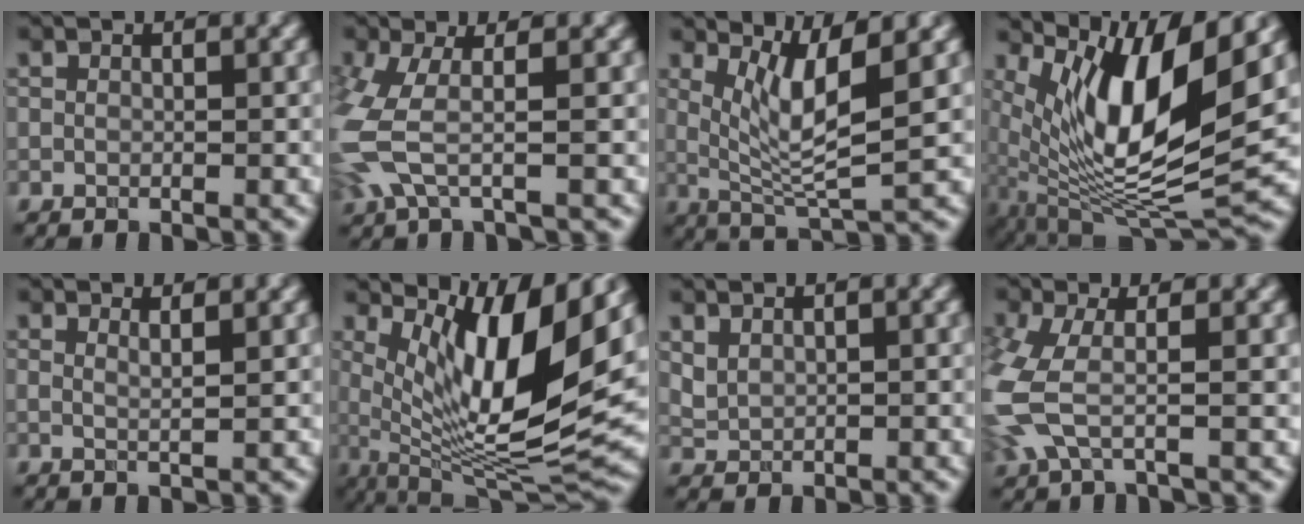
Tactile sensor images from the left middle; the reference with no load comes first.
{"total": 4.6, "force": [-1.3, 1.1, 4.2], "torque": [-0.132, -0.004, -0.023]}
{"total": 5.3, "force": [1.6, 1.0, 5.0], "torque": [-0.097, -0.013, 0.044]}
{"total": 11.7, "force": [4.0, 3.4, 10.4], "torque": [-0.198, 0.000, 0.092]}
{"total": 1.2, "force": [0.7, 0.3, 0.9], "torque": [-0.008, 0.001, 0.011]}
{"total": 11.7, "force": [3.9, 3.1, 10.6], "torque": [-0.178, -0.009, 0.087]}
{"total": 0.9, "force": [0.8, 0.2, 0.1], "torque": [-0.018, 0.001, 0.035]}
{"total": 4.8, "force": [-1.1, 1.6, 4.4], "torque": [-0.139, -0.005, -0.019]}